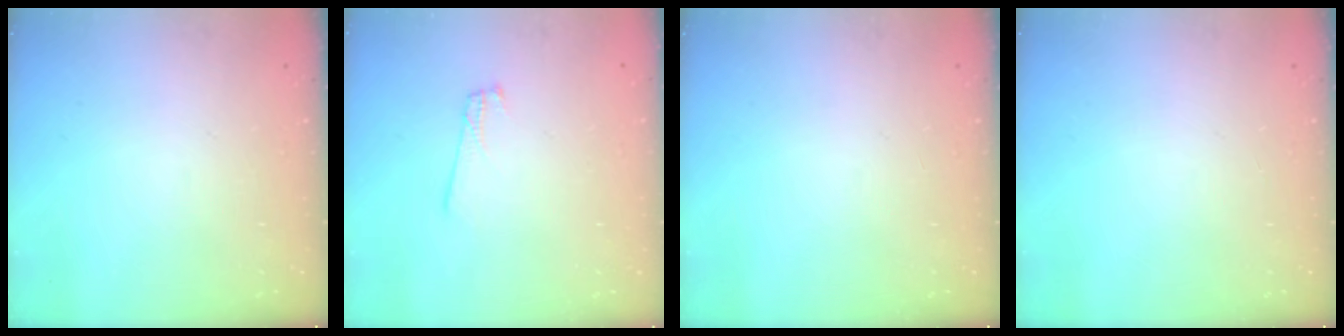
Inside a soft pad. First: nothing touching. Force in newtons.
{"total": 1.3, "press": 1.3, "slide": 0.1}
{"total": 0.0}
{"total": 0.0}